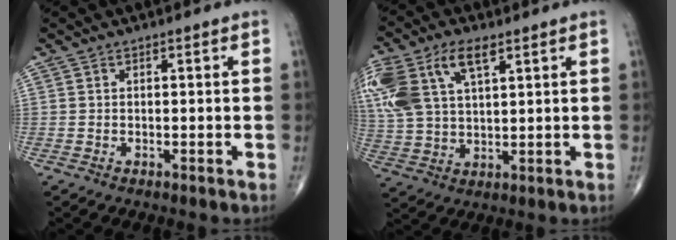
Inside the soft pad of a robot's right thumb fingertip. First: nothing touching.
{"total": 16.6, "force": [7.6, 8.6, 12.0], "torque": [-0.284, 0.008, 0.149]}